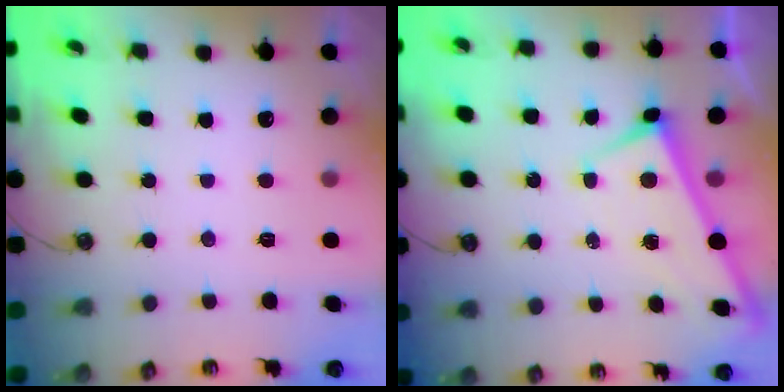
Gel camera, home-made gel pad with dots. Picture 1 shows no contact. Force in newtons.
{"total": 1.8, "press": 1.8, "slide": 0.2}